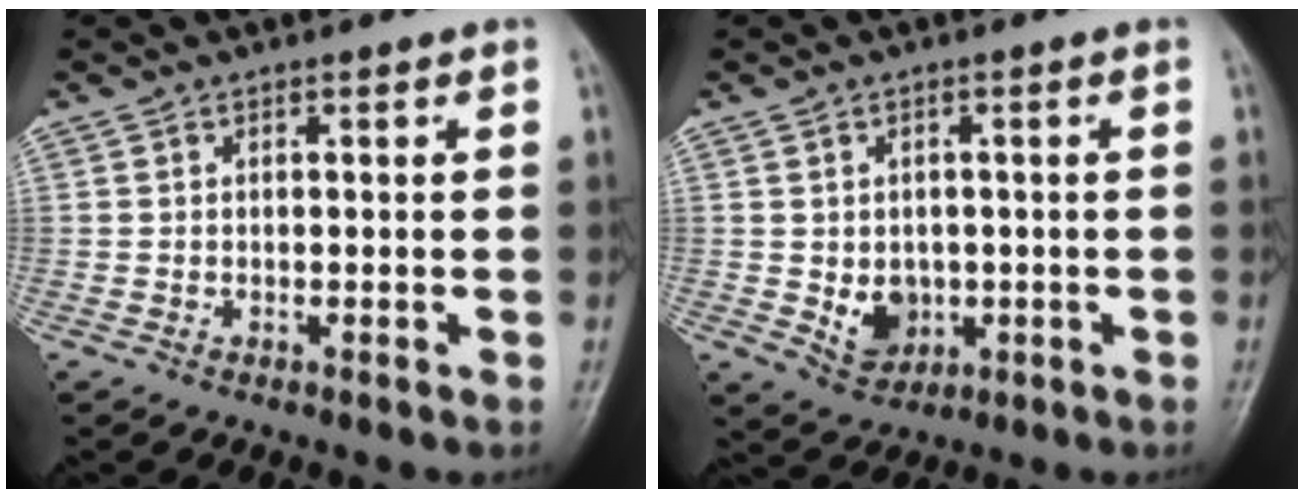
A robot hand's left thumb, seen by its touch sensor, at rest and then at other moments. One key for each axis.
{"total": 5.6, "fx": -0.7, "fy": 4.5, "fz": 3.3, "tx": -0.031, "ty": -0.004, "tz": 0.002}